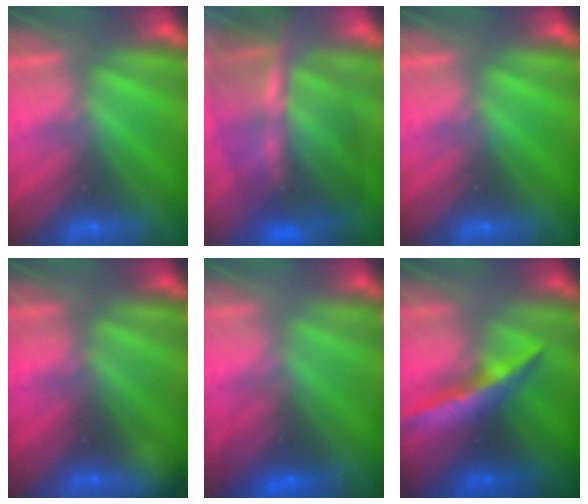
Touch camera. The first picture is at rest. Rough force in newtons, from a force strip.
{"total": 11.6}
{"total": 0.0}
{"total": 2.3}
{"total": 2.8}
{"total": 7.0}